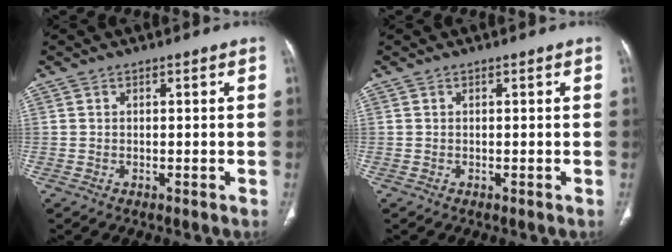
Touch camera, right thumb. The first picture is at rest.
{"total": 0.0}